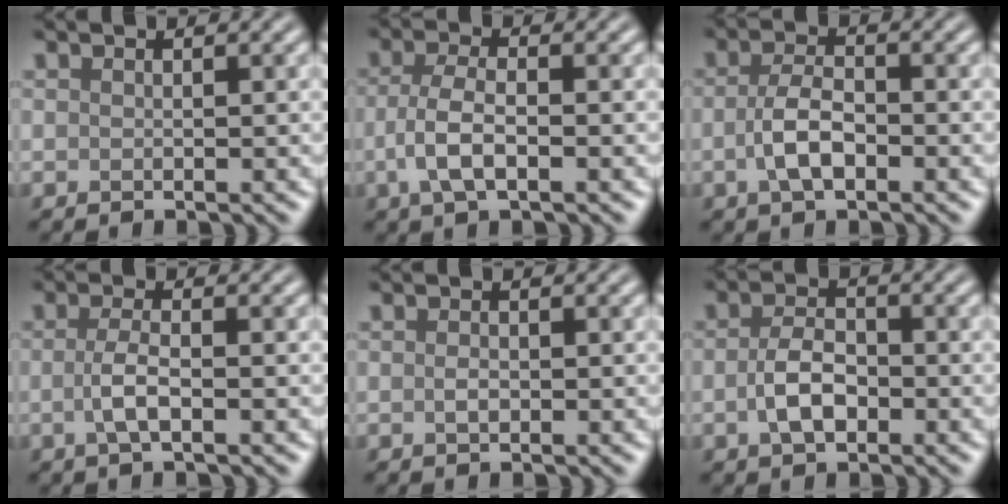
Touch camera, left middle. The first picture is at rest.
{"total": 3.6, "force": [-1.0, 1.4, 3.2], "torque": [-0.071, -0.001, -0.023]}
{"total": 3.4, "force": [-1.0, 1.6, 2.8], "torque": [-0.058, 0.000, -0.023]}
{"total": 2.4, "force": [-0.6, 0.7, 2.3], "torque": [-0.050, -0.001, -0.013]}
{"total": 0.8, "force": [-0.2, 0.5, 0.7], "torque": [-0.016, -0.001, -0.001]}
{"total": 3.4, "force": [-0.9, 2.0, 2.6], "torque": [-0.053, 0.001, -0.018]}